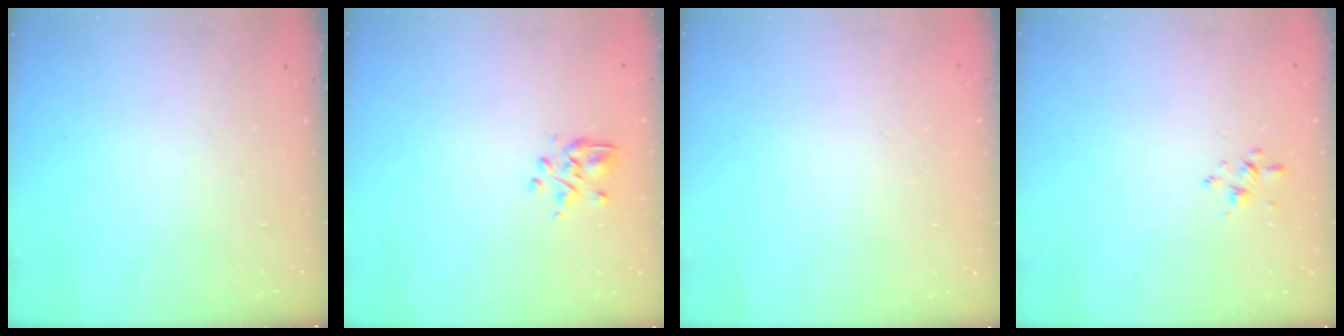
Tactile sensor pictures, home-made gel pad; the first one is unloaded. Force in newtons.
{"total": 3.7, "press": 3.4, "slide": 1.3}
{"total": 1.9, "press": 1.9, "slide": 0.2}
{"total": 2.1, "press": 2.0, "slide": 0.6}